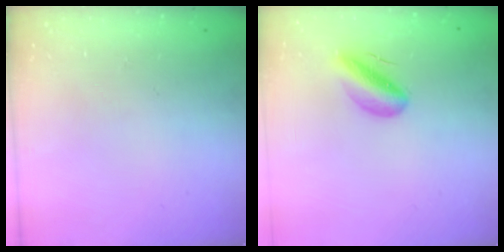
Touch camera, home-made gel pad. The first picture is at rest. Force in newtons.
{"total": 7.9, "press": 7.5, "slide": 2.3}